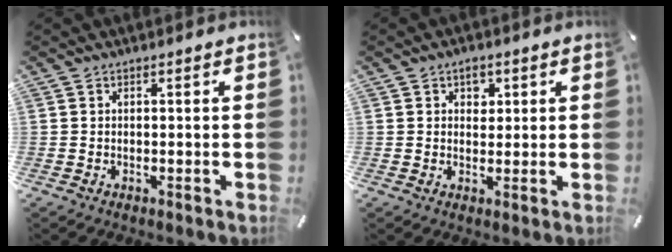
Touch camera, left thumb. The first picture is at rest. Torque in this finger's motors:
{"motor_torque": [0.25, -0.39, -0.21, 0.09, -0.06]}